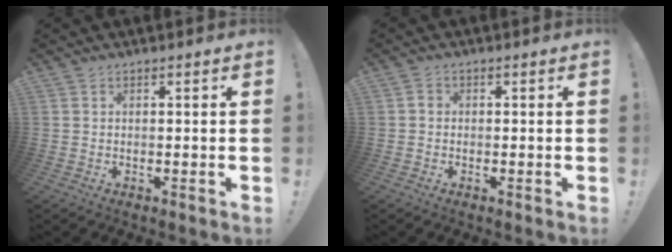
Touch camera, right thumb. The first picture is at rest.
{"total": 1.5, "force": [-0.5, 1.3, 0.6], "torque": [-0.001, 0.003, -0.011]}